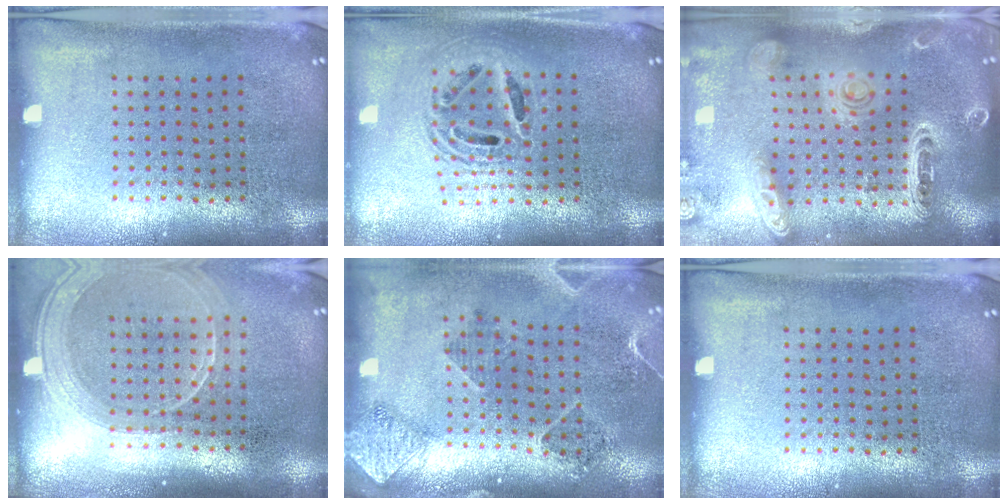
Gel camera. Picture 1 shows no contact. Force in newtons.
{"total": 1.8, "press": 1.5, "slide": 1.1}
{"total": 2.2, "press": 2.1, "slide": 0.7}
{"total": 1.9, "press": 1.8, "slide": 0.8}
{"total": 1.6, "press": 1.5, "slide": 0.4}
{"total": 0.0}